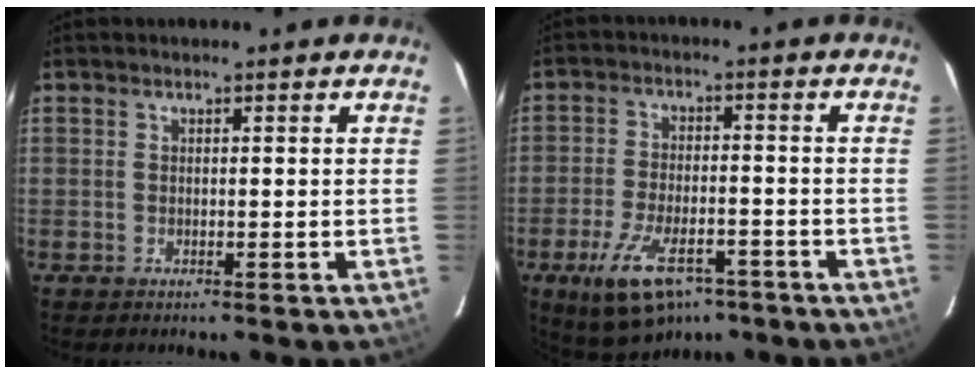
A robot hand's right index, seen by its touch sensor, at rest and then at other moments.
{"total": 13.4, "force": [-8.3, 5.9, 8.7], "torque": [-0.180, -0.025, -0.137]}